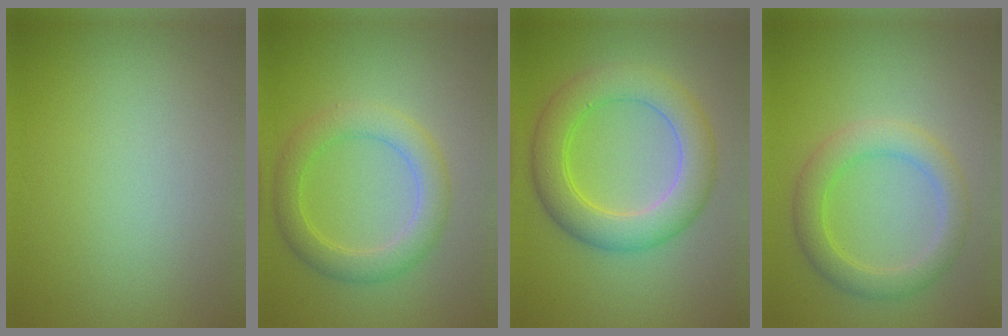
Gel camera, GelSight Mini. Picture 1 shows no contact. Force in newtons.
{"total": 3.8, "press": 3.8, "slide": 0.1}
{"total": 6.1, "press": 6.0, "slide": 0.2}
{"total": 3.7, "press": 3.7, "slide": 0.5}